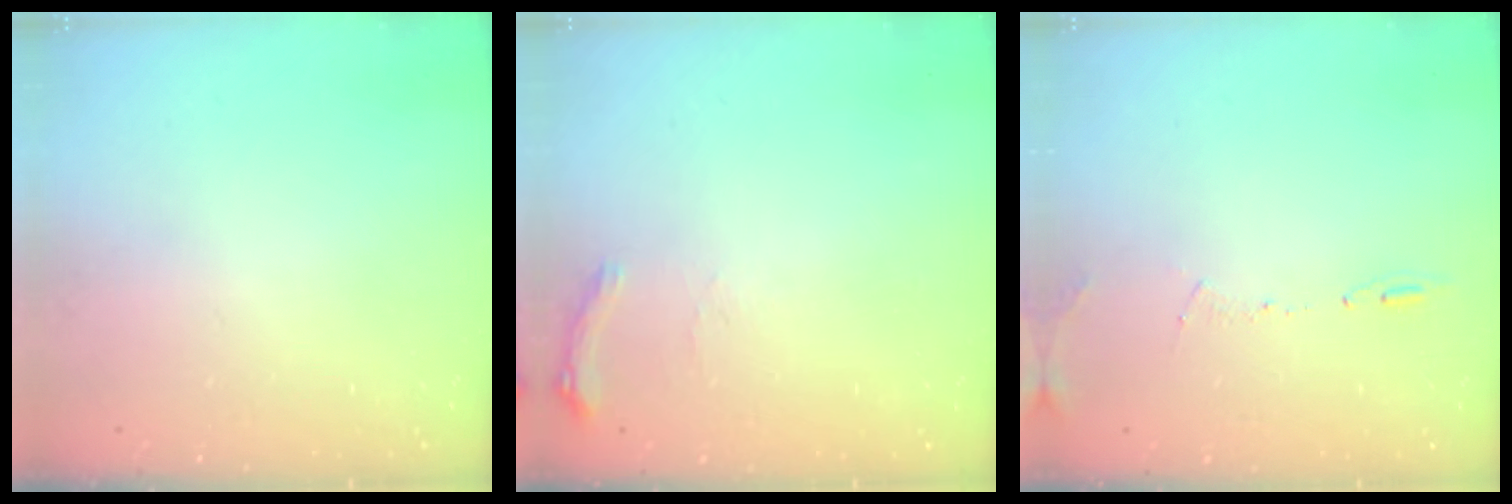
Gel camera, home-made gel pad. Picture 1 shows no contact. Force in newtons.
{"total": 5.1, "press": 5.1, "slide": 0.7}
{"total": 8.2, "press": 7.9, "slide": 2.3}